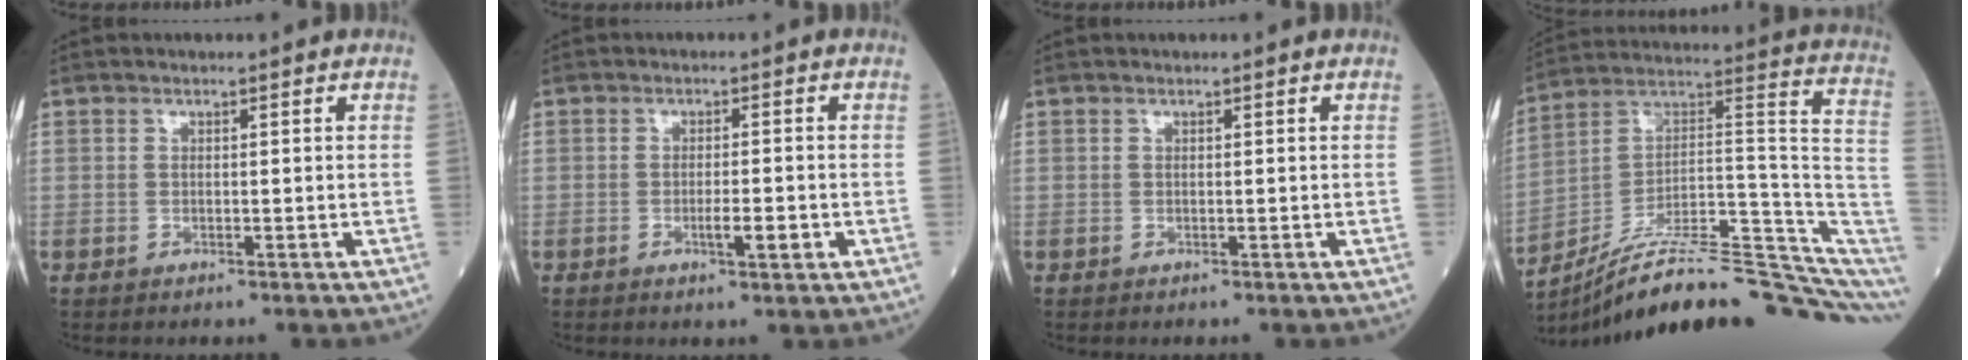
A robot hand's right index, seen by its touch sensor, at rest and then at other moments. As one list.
[{"total": 3.1, "force": [-1.0, 0.5, 2.9], "torque": [-0.046, -0.001, -0.014]}, {"total": 0.0}, {"total": 23.4, "force": [-17.1, 3.3, 15.6], "torque": [-0.172, 0.058, -0.264]}]